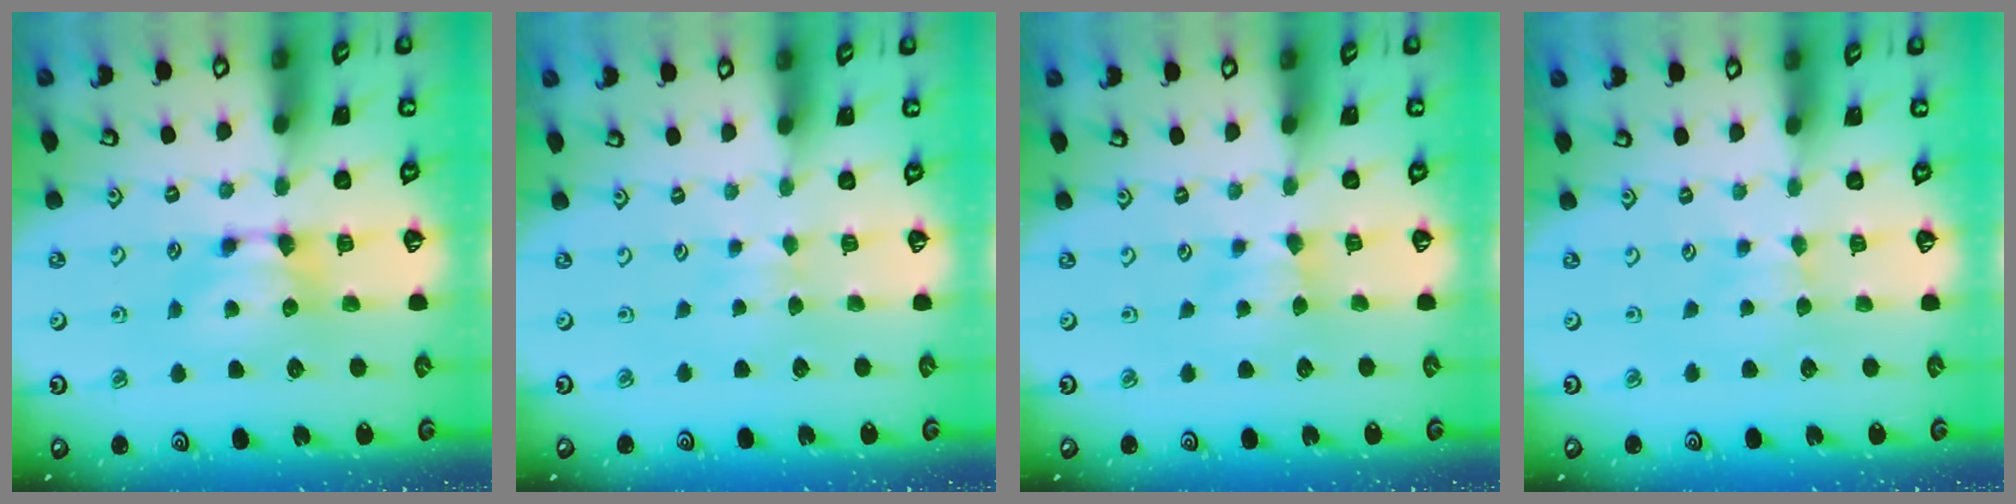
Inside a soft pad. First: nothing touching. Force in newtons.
{"total": 2.5, "press": 2.5, "slide": 0.5}
{"total": 2.5, "press": 2.5, "slide": 0.4}
{"total": 2.3, "press": 2.2, "slide": 0.5}